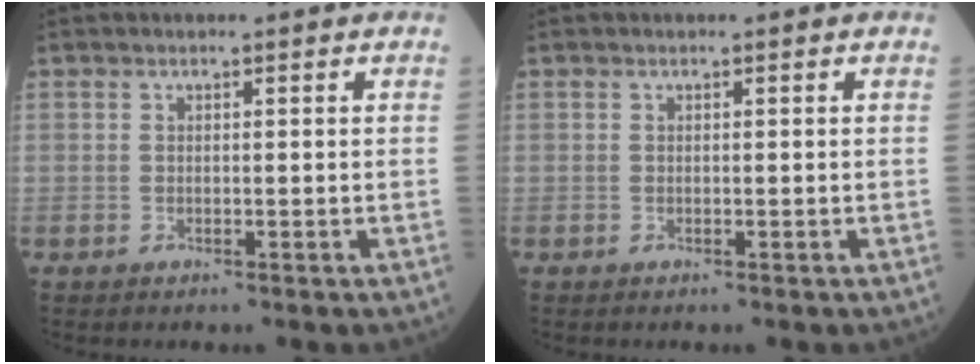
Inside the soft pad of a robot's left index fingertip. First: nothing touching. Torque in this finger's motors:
{"motor_torque": [0.00, 0.00, 0.00, 0.00]}